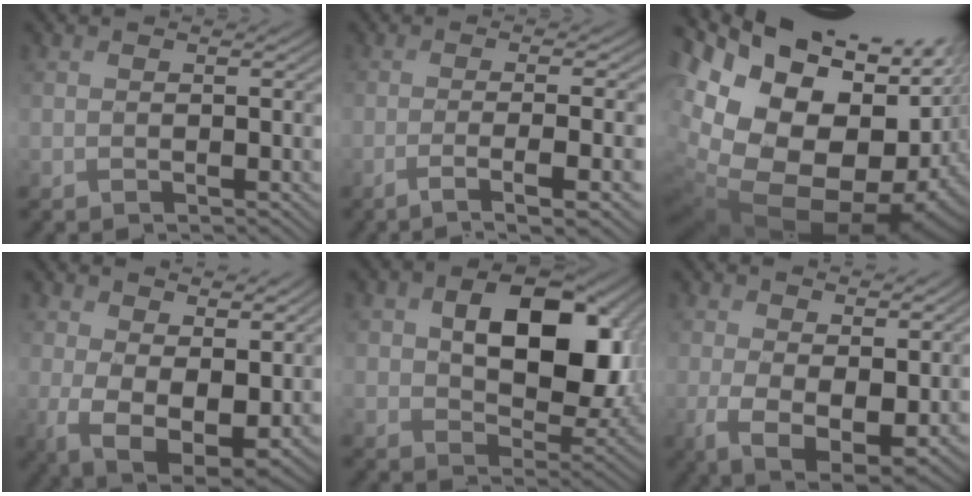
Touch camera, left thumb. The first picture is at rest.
{"total": 7.1, "force": [-2.5, 1.6, 6.5], "torque": [-0.080, -0.002, -0.046]}
{"total": 22.3, "force": [-4.2, 16.8, 14.1], "torque": [-0.238, -0.037, -0.086]}
{"total": 11.4, "force": [3.0, 6.8, 8.6], "torque": [-0.167, -0.033, 0.069]}
{"total": 14.8, "force": [2.8, 9.9, 10.6], "torque": [-0.163, -0.013, 0.060]}
{"total": 7.8, "force": [1.7, 4.4, 6.2], "torque": [-0.120, -0.023, 0.033]}